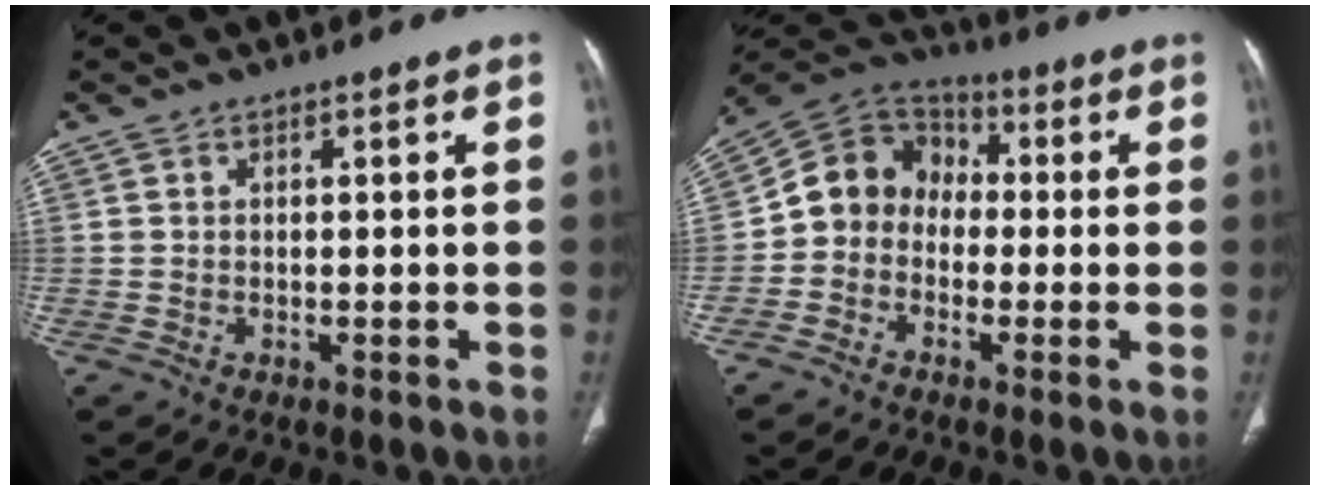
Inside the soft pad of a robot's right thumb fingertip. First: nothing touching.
{"total": 9.9, "force": [-1.1, 8.7, 4.7], "torque": [-0.062, 0.045, -0.039]}